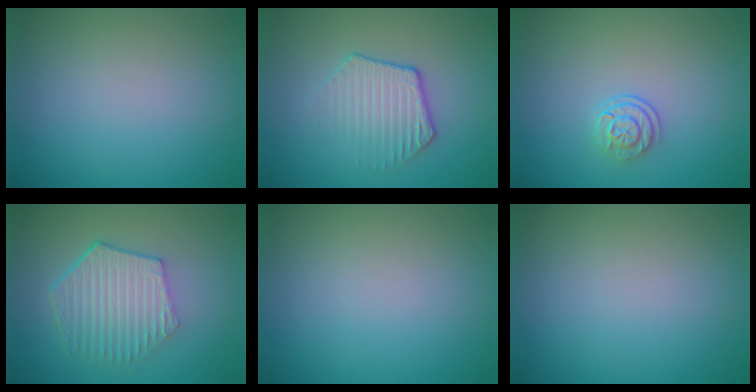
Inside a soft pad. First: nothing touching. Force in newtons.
{"total": 2.7, "press": 2.2, "slide": 1.6}
{"total": 2.2, "press": 1.7, "slide": 1.4}
{"total": 5.7, "press": 4.2, "slide": 3.9}
{"total": 0.0}
{"total": 0.0}